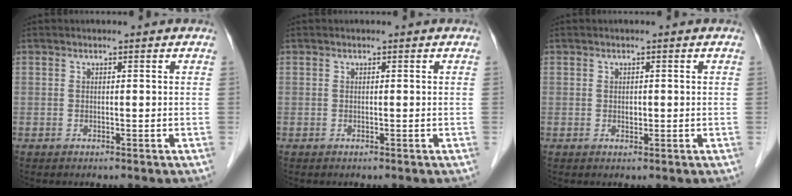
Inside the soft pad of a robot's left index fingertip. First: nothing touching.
{"total": 0.0}
{"total": 0.7, "force": [0.0, 0.5, 0.5], "torque": [-0.008, 0.000, 0.000]}